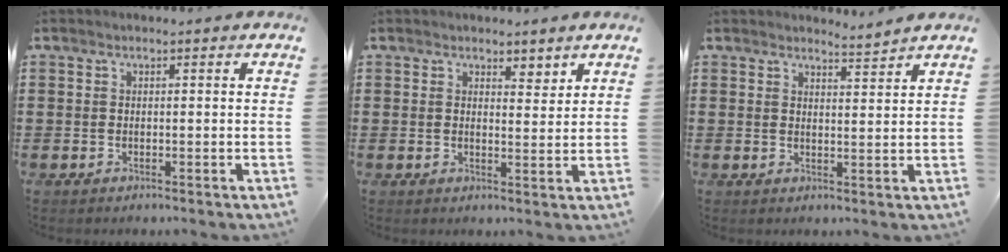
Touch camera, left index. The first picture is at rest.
{"total": 2.5, "force": [2.3, 1.0, 0.4], "torque": [0.001, -0.002, 0.039]}
{"total": 2.8, "force": [2.7, -0.2, 0.4], "torque": [-0.016, -0.008, 0.051]}